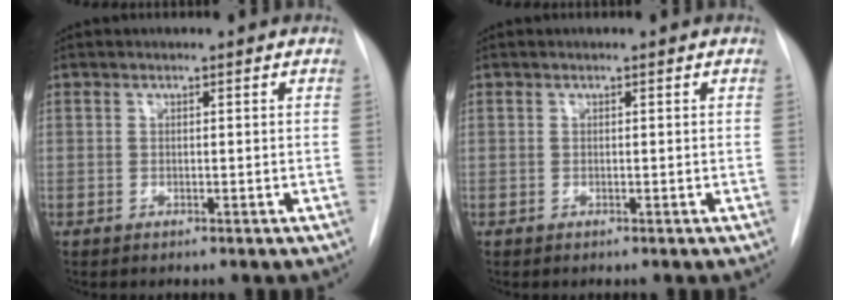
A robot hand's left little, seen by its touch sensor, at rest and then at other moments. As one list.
[{"total": 0.0}]